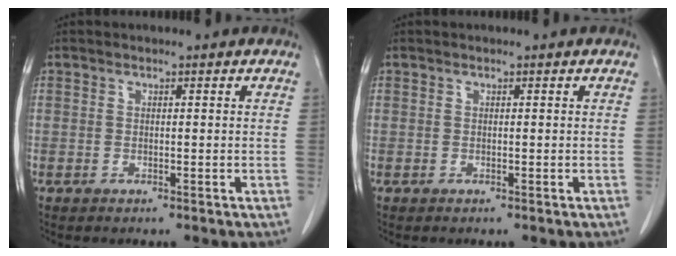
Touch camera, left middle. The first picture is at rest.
{"total": 0.0}